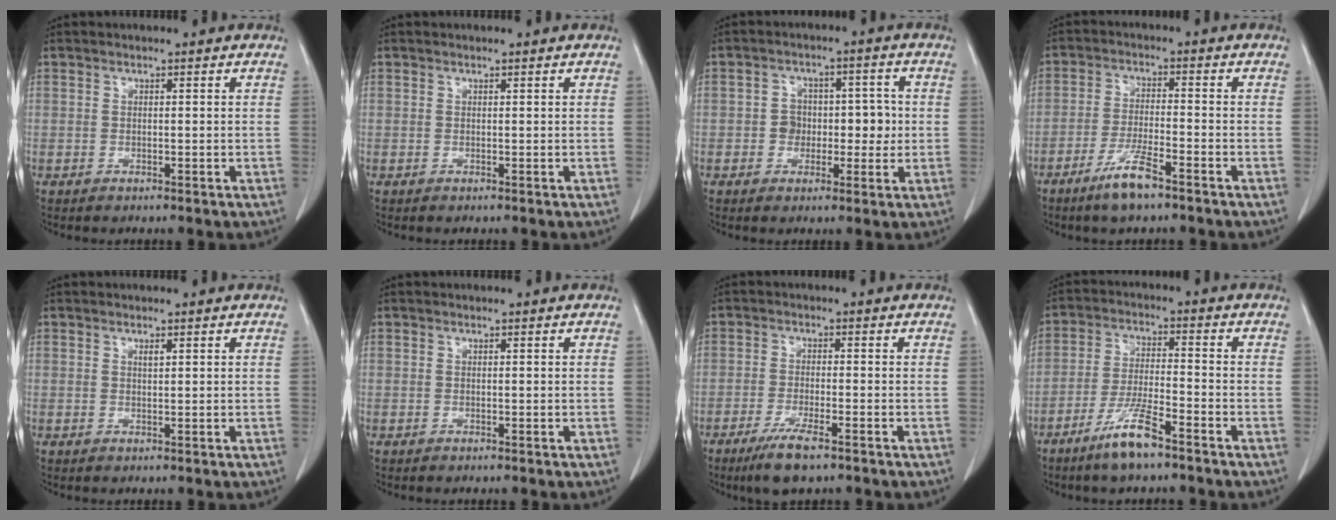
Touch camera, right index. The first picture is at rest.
{"total": 0.0}
{"total": 5.8, "force": [-0.5, 4.4, 3.8], "torque": [-0.043, 0.029, -0.004]}
{"total": 6.6, "force": [-4.5, 0.6, 4.8], "torque": [-0.099, -0.009, -0.083]}
{"total": 0.7, "force": [0.4, 0.1, 0.6], "torque": [-0.013, -0.001, 0.008]}
{"total": 0.0}
{"total": 6.1, "force": [-4.1, 0.7, 4.5], "torque": [-0.088, -0.015, -0.069]}
{"total": 7.9, "force": [-5.4, 0.7, 5.6], "torque": [-0.116, -0.013, -0.104]}